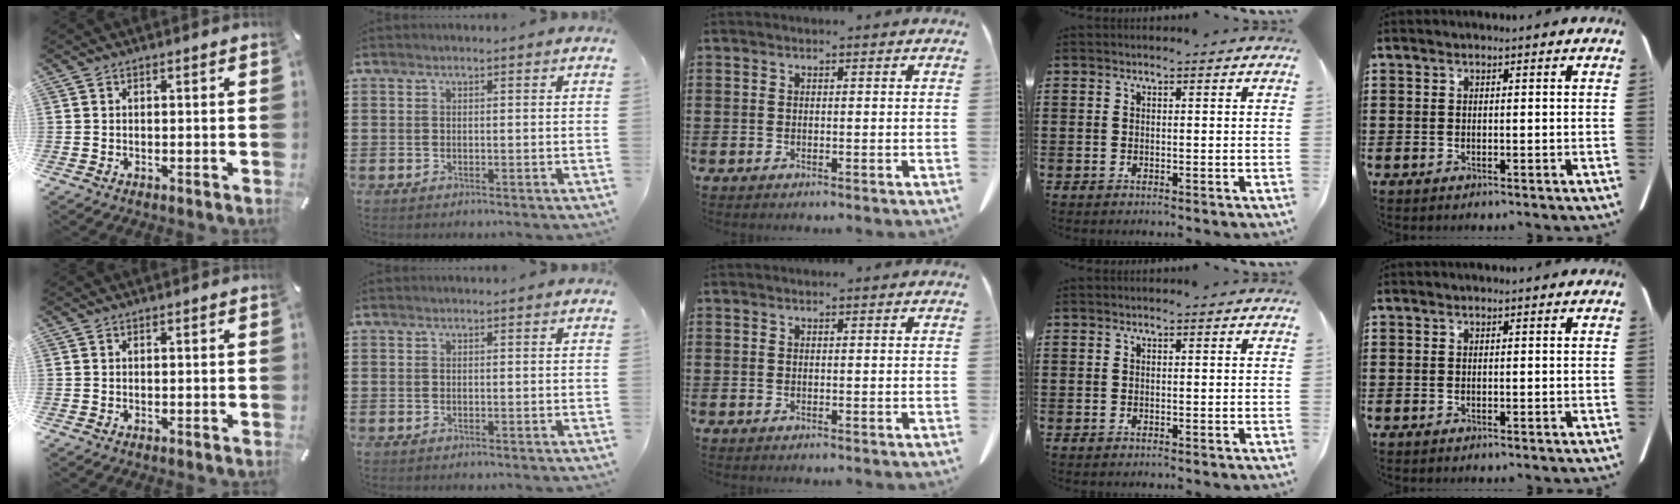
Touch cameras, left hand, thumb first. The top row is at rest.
{}